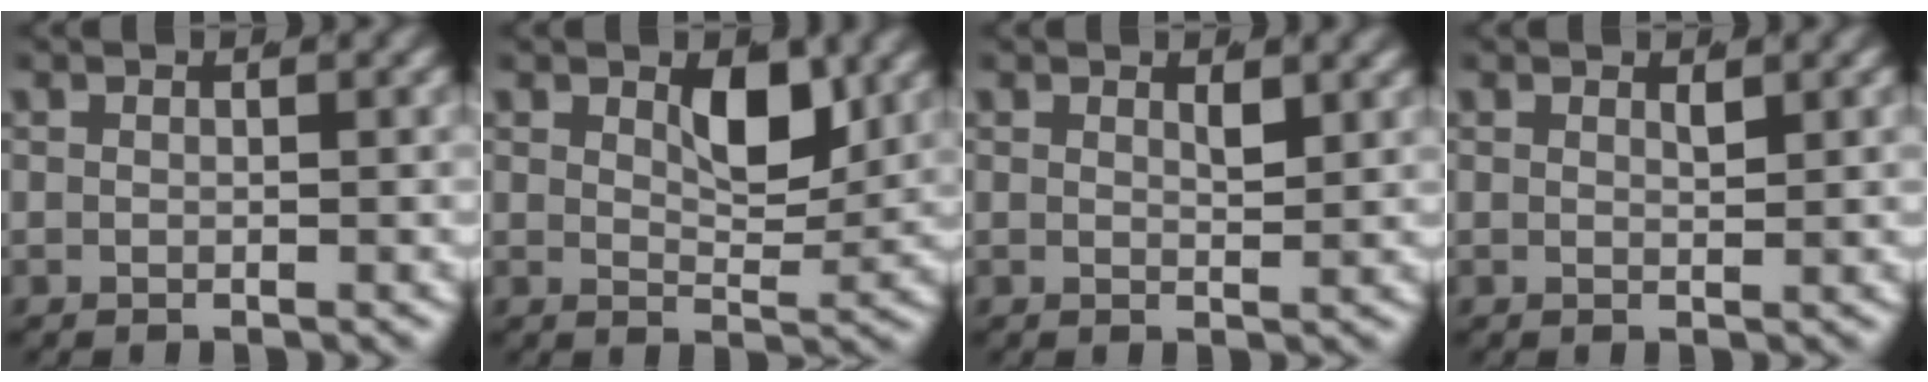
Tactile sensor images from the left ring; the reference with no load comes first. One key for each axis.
{"total": 3.6, "fx": 2.0, "fy": 1.4, "fz": 2.6, "tx": -0.039, "ty": -0.023, "tz": 0.045}
{"total": 1.2, "fx": 0.9, "fy": -0.1, "fz": 0.7, "tx": -0.007, "ty": -0.013, "tz": 0.020}
{"total": 0.8, "fx": 0.6, "fy": -0.3, "fz": 0.4, "tx": -0.005, "ty": -0.011, "tz": 0.016}